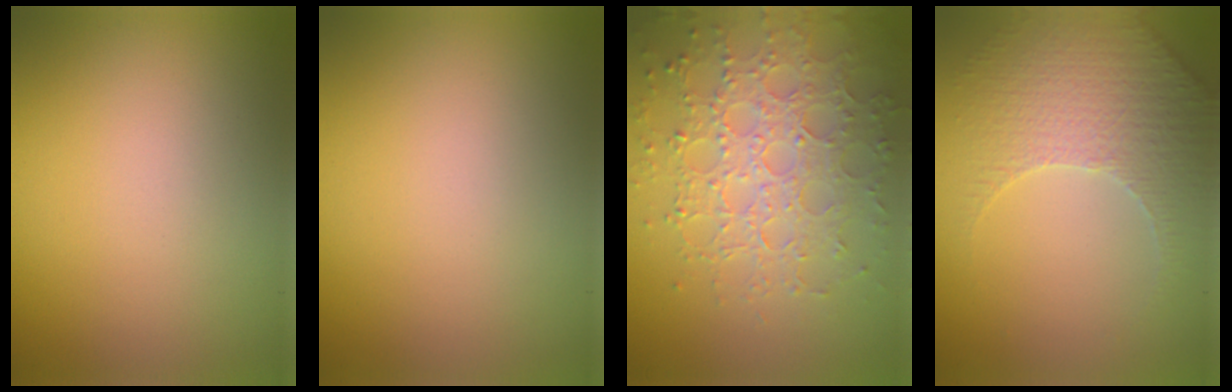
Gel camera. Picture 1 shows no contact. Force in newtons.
{"total": 0.0}
{"total": 6.1, "press": 5.0, "slide": 3.6}
{"total": 3.7, "press": 3.6, "slide": 1.0}